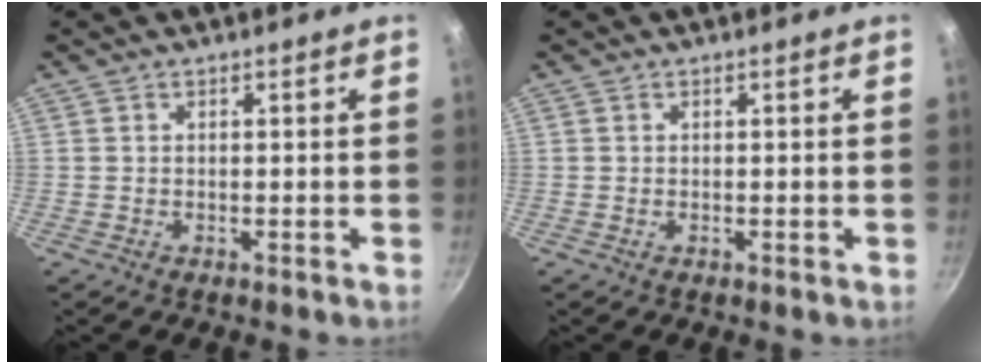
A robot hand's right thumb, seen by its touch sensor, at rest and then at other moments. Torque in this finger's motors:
{"motor_torque": [2.83, 2.18, 0.33, -0.04, -0.04]}